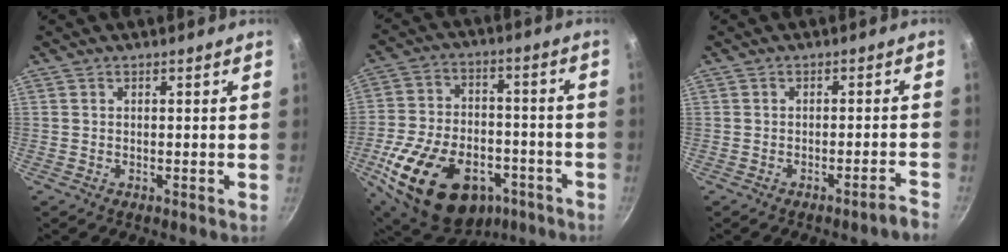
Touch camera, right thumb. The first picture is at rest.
{"total": 25.6, "force": [-11.4, 16.4, 16.0], "torque": [-0.267, 0.046, -0.172]}
{"total": 2.9, "force": [-2.4, -0.3, 1.7], "torque": [-0.024, 0.026, -0.025]}